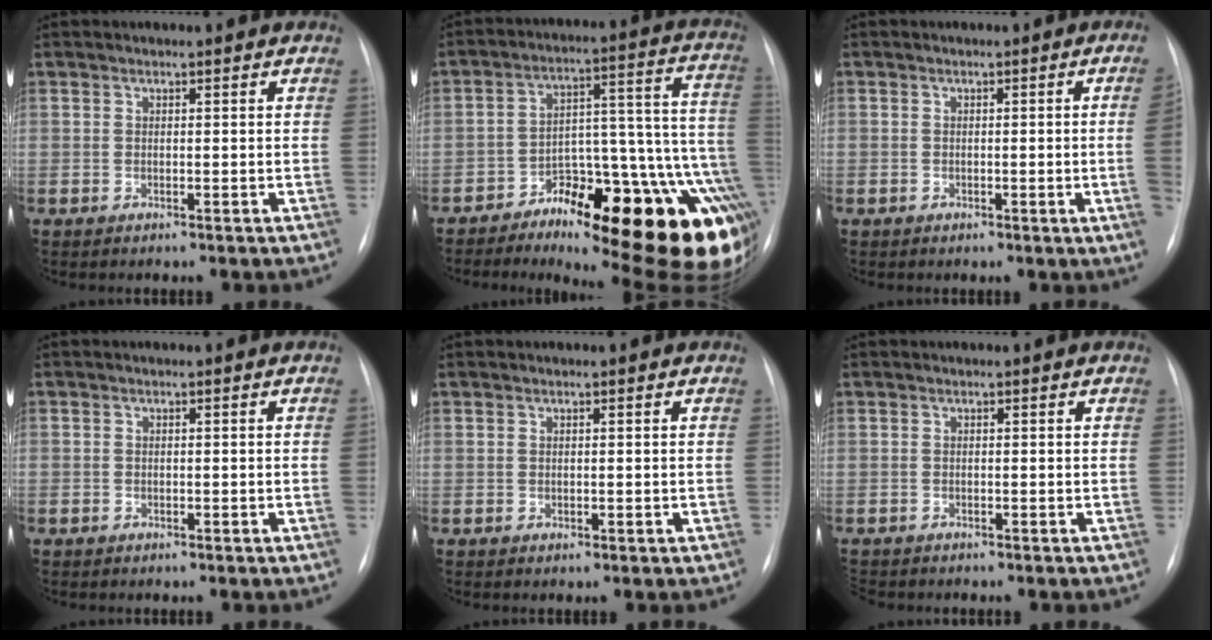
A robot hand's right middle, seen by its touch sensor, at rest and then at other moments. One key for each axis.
{"total": 29.1, "fx": -15.5, "fy": 7.7, "fz": 23.4, "tx": -0.185, "ty": 0.034, "tz": -0.200}
{"total": 3.3, "fx": -0.3, "fy": -0.5, "fz": 3.2, "tx": -0.045, "ty": -0.004, "tz": -0.003}
{"total": 0.6, "fx": -0.4, "fy": 0.2, "fz": 0.4, "tx": -0.012, "ty": 0.003, "tz": -0.005}
{"total": 0.7, "fx": -0.1, "fy": 0.4, "fz": 0.5, "tx": -0.011, "ty": -0.003, "tz": 0.000}
{"total": 1.7, "fx": -1.6, "fy": 0.7, "fz": 0.3, "tx": -0.006, "ty": -0.004, "tz": -0.024}